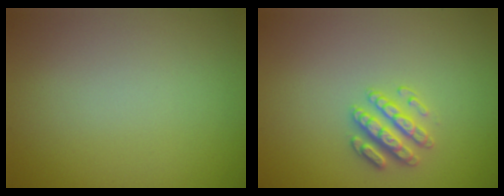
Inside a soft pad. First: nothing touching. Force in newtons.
{"total": 2.6, "press": 2.6, "slide": 0.6}